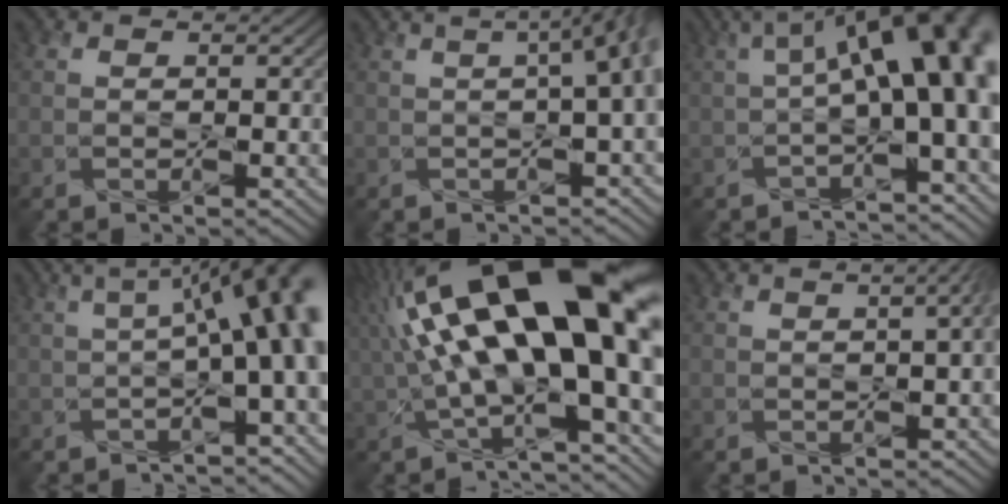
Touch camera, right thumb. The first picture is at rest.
{"total": 7.6, "force": [0.5, 2.1, 7.3], "torque": [-0.081, 0.023, -0.009]}
{"total": 13.6, "force": [0.8, 4.8, 12.7], "torque": [-0.177, 0.022, 0.007]}
{"total": 10.7, "force": [0.0, 2.7, 10.3], "torque": [-0.147, 0.016, -0.004]}
{"total": 20.0, "force": [3.4, 6.5, 18.6], "torque": [-0.319, 0.008, 0.063]}
{"total": 3.5, "force": [-0.3, 1.1, 3.3], "torque": [-0.039, 0.006, -0.005]}